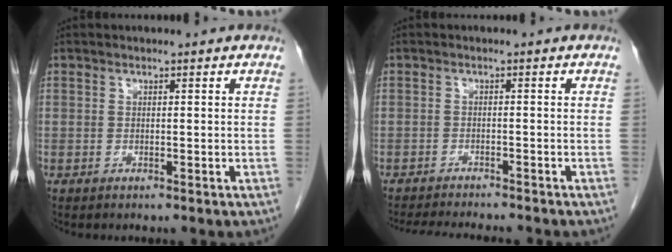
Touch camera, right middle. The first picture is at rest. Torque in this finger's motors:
{"motor_torque": [0.14, -0.14, 0.02, 0.01]}